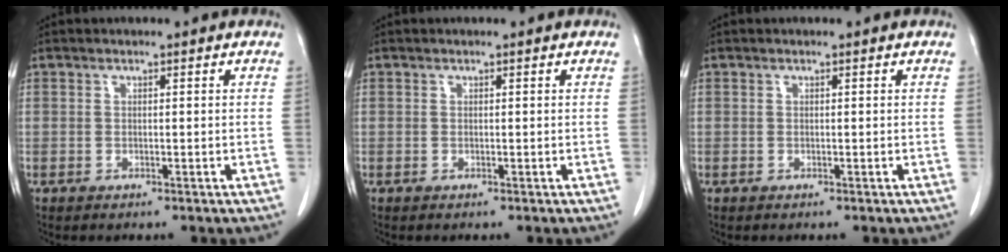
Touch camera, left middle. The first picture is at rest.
{"total": 0.0}
{"total": 0.0}